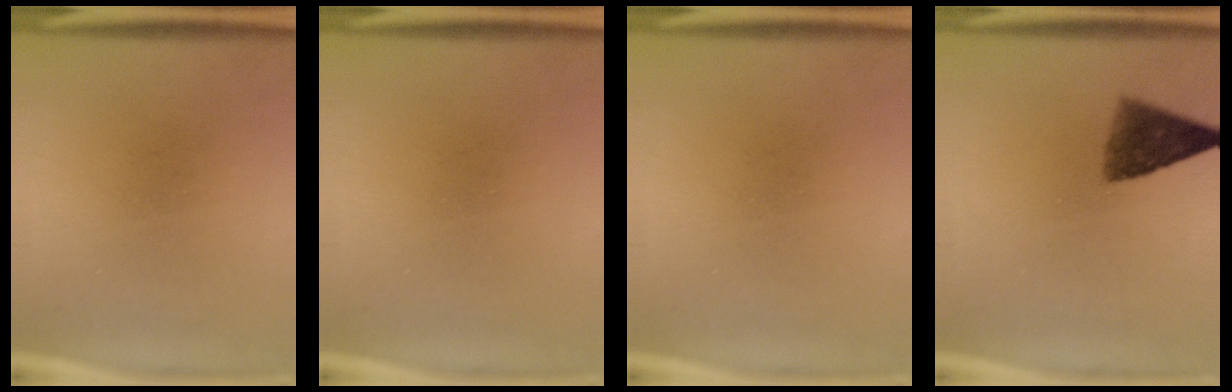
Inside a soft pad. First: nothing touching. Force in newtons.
{"total": 0.0}
{"total": 0.0}
{"total": 6.8}